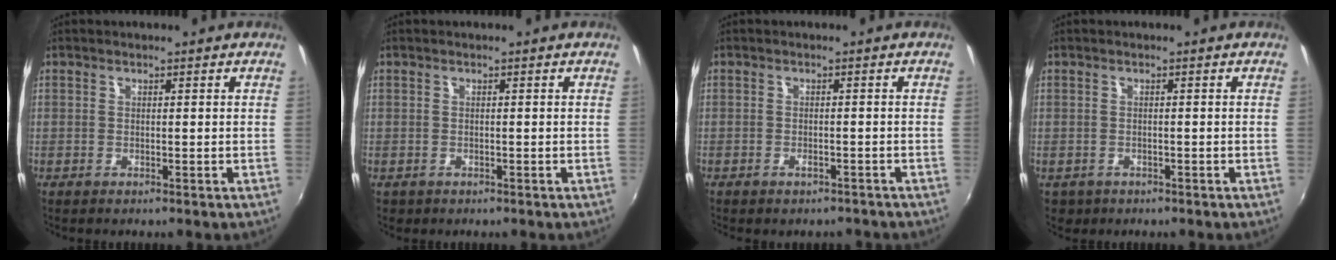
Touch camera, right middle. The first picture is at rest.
{"total": 1.0, "force": [-0.5, 0.8, 0.3], "torque": [-0.009, -0.002, -0.005]}
{"total": 2.7, "force": [-2.2, 1.1, 1.0], "torque": [-0.018, -0.004, -0.027]}
{"total": 2.9, "force": [-1.1, 2.4, 1.1], "torque": [-0.028, -0.004, -0.011]}